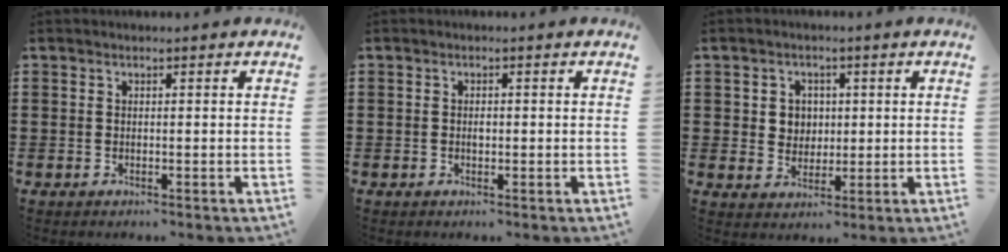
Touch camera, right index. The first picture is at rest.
{"total": 1.0, "force": [0.0, 0.5, 0.8], "torque": [-0.017, 0.002, -0.001]}
{"total": 3.4, "force": [0.7, 3.2, 1.0], "torque": [-0.035, 0.010, 0.011]}